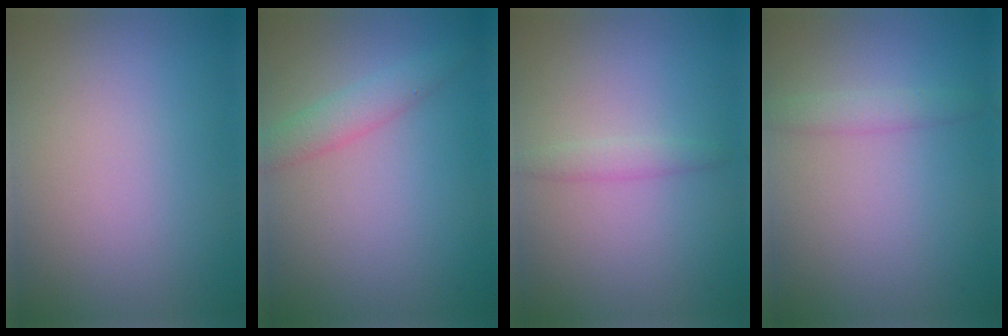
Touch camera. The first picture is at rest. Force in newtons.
{"total": 2.4, "press": 2.4, "slide": 0.1}
{"total": 1.4, "press": 1.4, "slide": 0.0}
{"total": 1.6, "press": 1.6, "slide": 0.0}